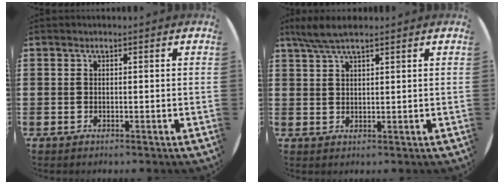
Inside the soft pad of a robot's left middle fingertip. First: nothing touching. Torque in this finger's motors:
{"motor_torque": [0.63, -0.56, 0.13, 0.07]}